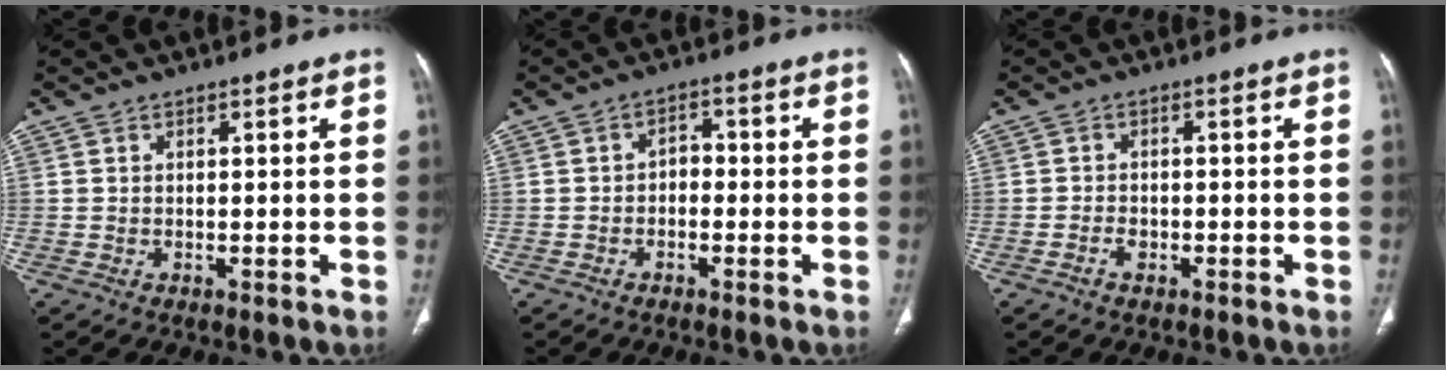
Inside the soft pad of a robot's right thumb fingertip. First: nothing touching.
{"total": 2.8, "force": [-0.7, 2.0, 1.8], "torque": [-0.016, 0.015, -0.021]}
{"total": 1.8, "force": [-1.1, 1.2, 0.8], "torque": [-0.017, 0.010, -0.019]}